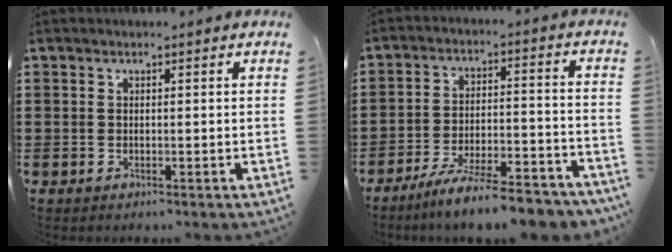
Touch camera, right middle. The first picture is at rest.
{"total": 8.8, "force": [-7.8, 0.2, 4.2], "torque": [-0.074, 0.008, -0.149]}